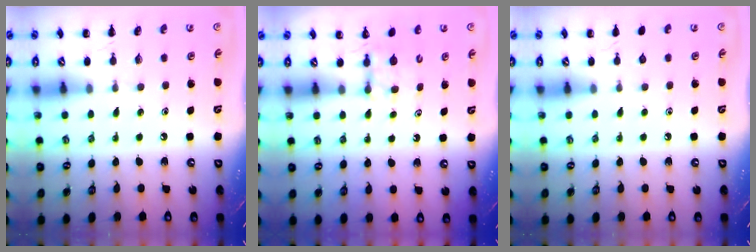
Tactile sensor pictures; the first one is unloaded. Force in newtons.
{"total": 4.5, "press": 4.3, "slide": 1.3}
{"total": 0.0}